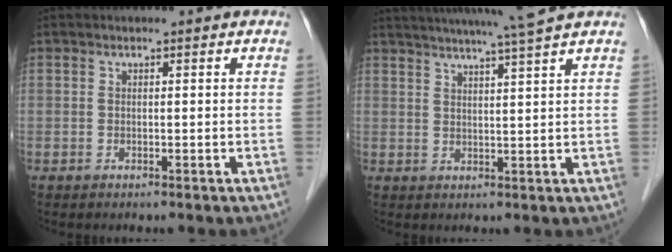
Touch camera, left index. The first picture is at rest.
{"total": 10.6, "force": [9.0, -1.8, 5.2], "torque": [-0.085, 0.000, 0.122]}